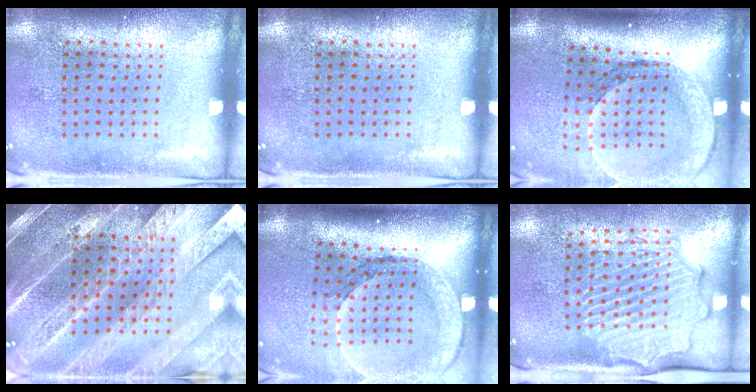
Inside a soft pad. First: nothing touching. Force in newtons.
{"total": 0.0}
{"total": 2.8, "press": 2.1, "slide": 1.8}
{"total": 5.1, "press": 4.4, "slide": 2.6}
{"total": 2.8, "press": 2.1, "slide": 1.8}
{"total": 2.6, "press": 2.3, "slide": 1.3}